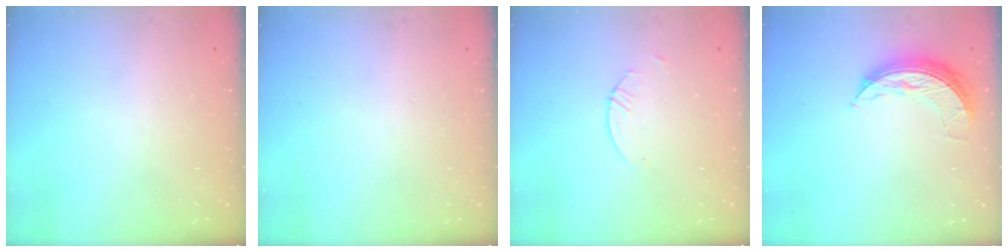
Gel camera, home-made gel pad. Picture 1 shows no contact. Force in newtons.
{"total": 0.0}
{"total": 0.8, "press": 0.8, "slide": 0.2}
{"total": 7.6, "press": 7.6, "slide": 0.1}